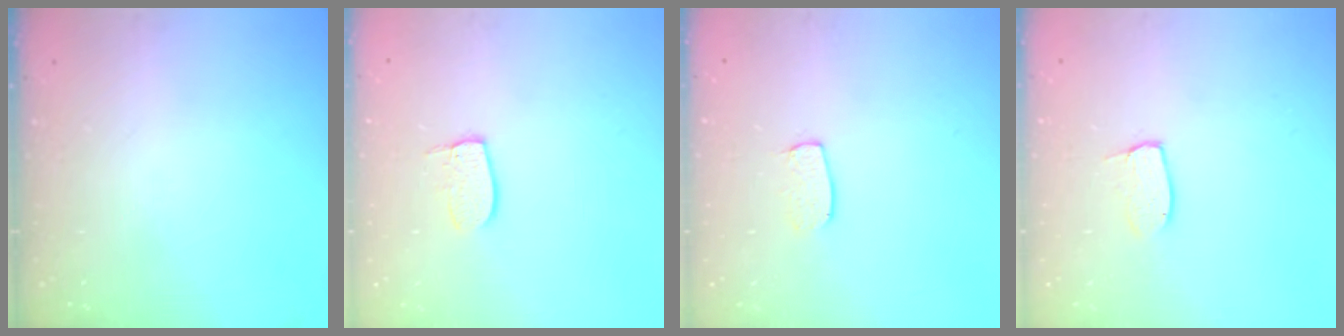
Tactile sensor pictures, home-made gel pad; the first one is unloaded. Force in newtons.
{"total": 7.2, "press": 7.2, "slide": 0.3}
{"total": 5.5, "press": 5.5, "slide": 0.4}
{"total": 4.3, "press": 4.3, "slide": 0.2}